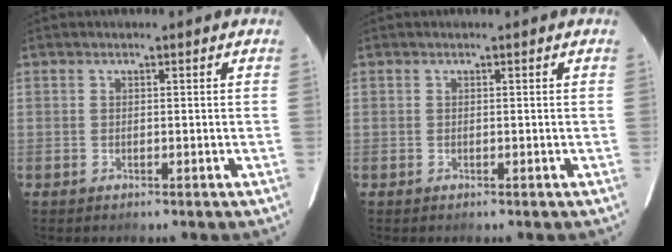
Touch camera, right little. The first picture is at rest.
{"total": 0.0}